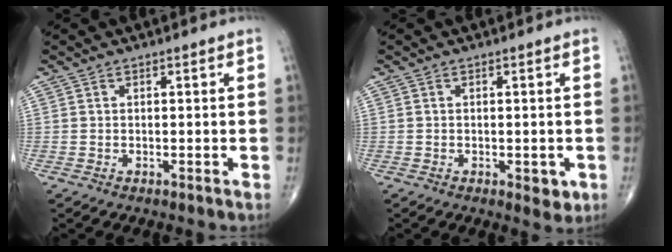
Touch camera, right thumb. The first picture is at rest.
{"total": 2.9, "force": [-0.9, 1.4, 2.4], "torque": [-0.019, -0.004, -0.008]}